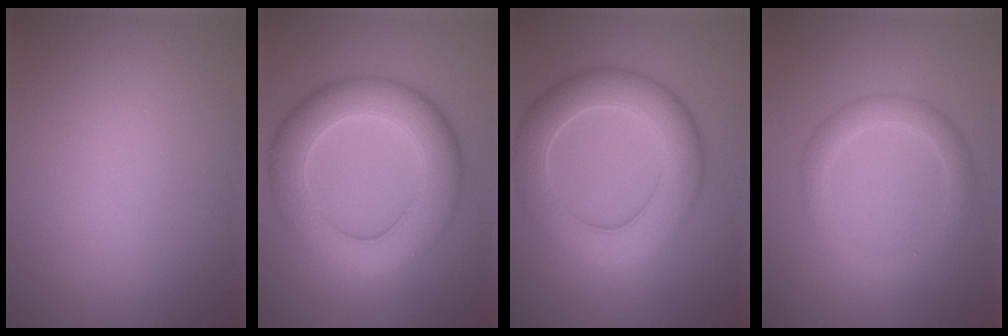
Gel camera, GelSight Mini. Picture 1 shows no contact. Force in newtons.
{"total": 8.4, "press": 8.3, "slide": 0.6}
{"total": 7.5, "press": 7.5, "slide": 0.4}
{"total": 3.0, "press": 3.0, "slide": 0.1}